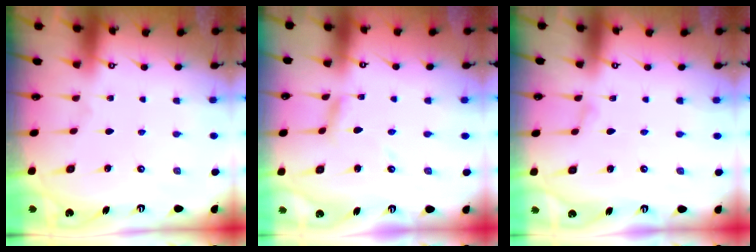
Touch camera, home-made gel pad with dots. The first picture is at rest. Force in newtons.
{"total": 4.8, "press": 4.8, "slide": 0.4}
{"total": 2.2, "press": 2.1, "slide": 0.3}